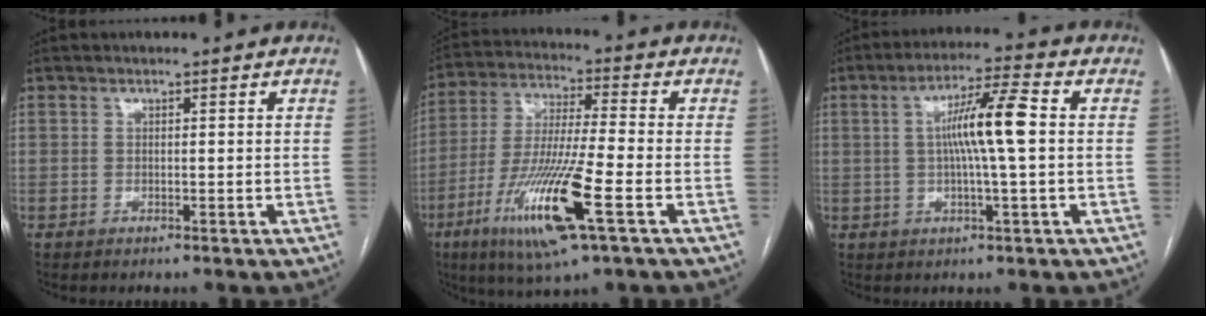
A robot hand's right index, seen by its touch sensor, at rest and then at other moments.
{"total": 15.6, "force": [-6.4, 0.7, 14.3], "torque": [-0.291, -0.025, -0.116]}
{"total": 9.0, "force": [0.7, 0.1, 8.9], "torque": [-0.161, 0.012, 0.008]}